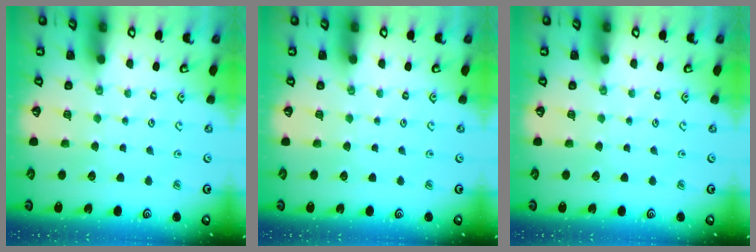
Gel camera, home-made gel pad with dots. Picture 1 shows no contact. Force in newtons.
{"total": 0.0}
{"total": 0.0}